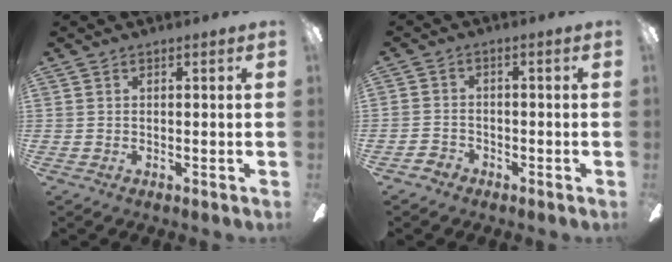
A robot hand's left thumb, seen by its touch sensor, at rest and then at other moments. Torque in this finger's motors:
{"motor_torque": [-0.40, 0.63, -0.13, 0.69, 0.00]}